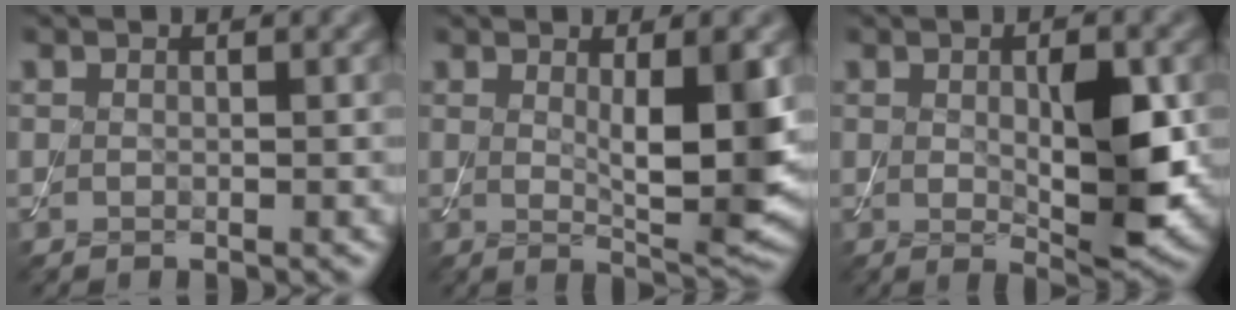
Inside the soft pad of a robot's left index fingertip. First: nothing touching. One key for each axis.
{"total": 5.8, "fx": 0.7, "fy": 1.2, "fz": 5.6, "tx": -0.084, "ty": -0.016, "tz": 0.018}
{"total": 5.7, "fx": 0.1, "fy": 1.8, "fz": 5.4, "tx": -0.091, "ty": -0.006, "tz": 0.007}